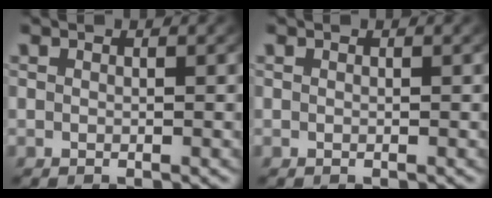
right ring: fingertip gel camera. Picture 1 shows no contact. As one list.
[{"total": 0.0}]